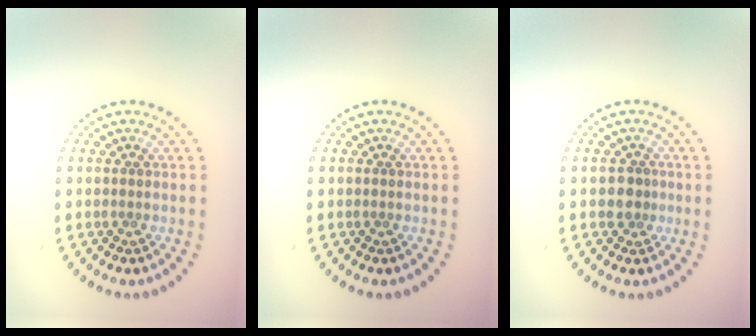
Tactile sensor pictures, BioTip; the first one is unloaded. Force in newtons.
{"total": 0.0}
{"total": 1.7, "press": 1.5, "slide": 0.8}